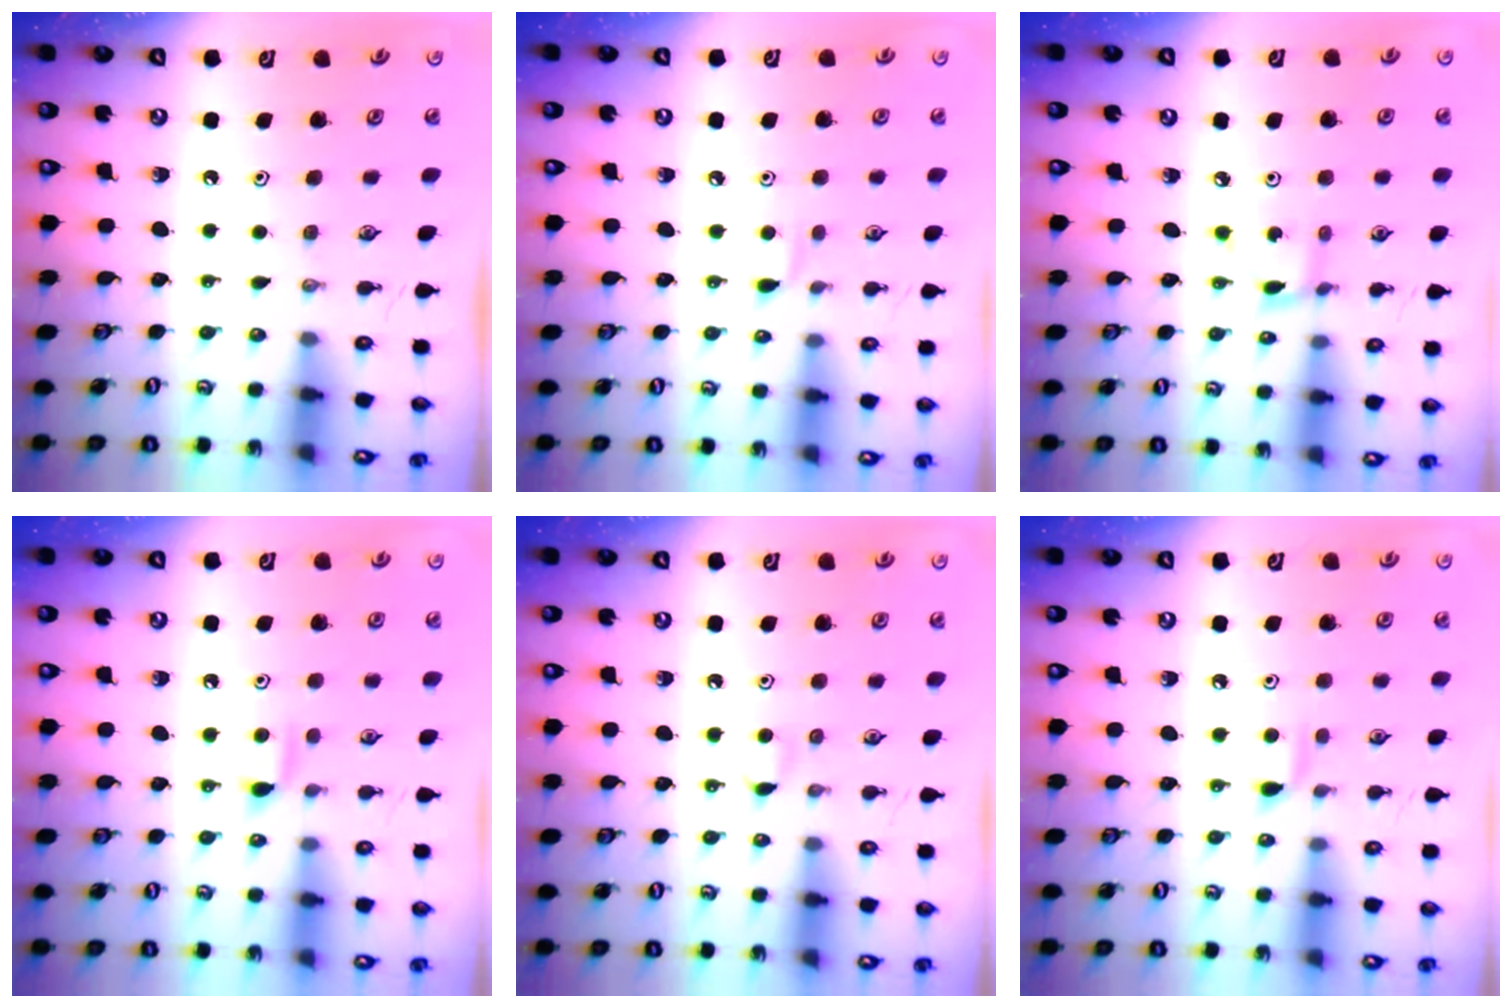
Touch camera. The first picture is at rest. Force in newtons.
{"total": 4.5, "press": 4.4, "slide": 0.6}
{"total": 2.6, "press": 2.6, "slide": 0.2}
{"total": 4.3, "press": 4.3, "slide": 0.6}
{"total": 3.4, "press": 3.4, "slide": 0.5}
{"total": 5.6, "press": 5.6, "slide": 0.7}